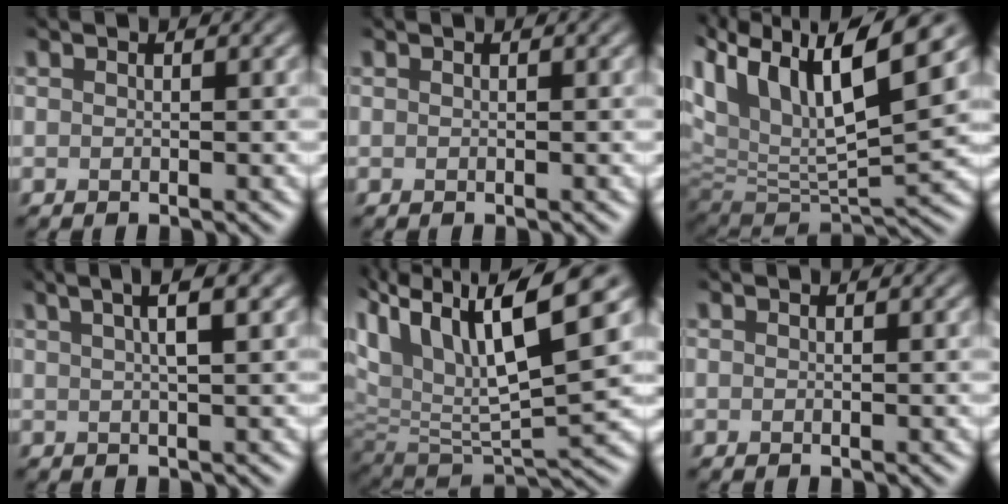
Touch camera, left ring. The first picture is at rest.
{"total": 0.0}
{"total": 13.0, "force": [6.2, 4.6, 10.5], "torque": [-0.202, 0.009, 0.116]}
{"total": 4.7, "force": [2.2, 1.3, 4.0], "torque": [-0.039, 0.014, 0.010]}
{"total": 12.0, "force": [6.0, 3.7, 9.7], "torque": [-0.189, 0.007, 0.113]}
{"total": 0.0}